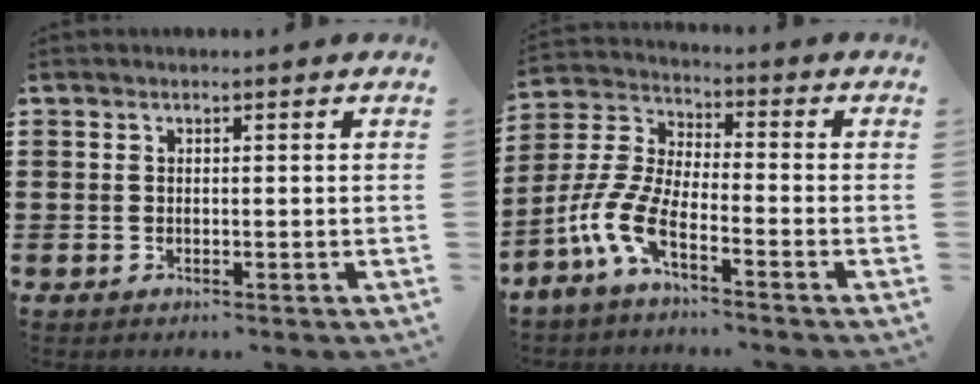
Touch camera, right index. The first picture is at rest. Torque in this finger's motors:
{"motor_torque": [0.75, -0.69, 0.80, 0.21]}